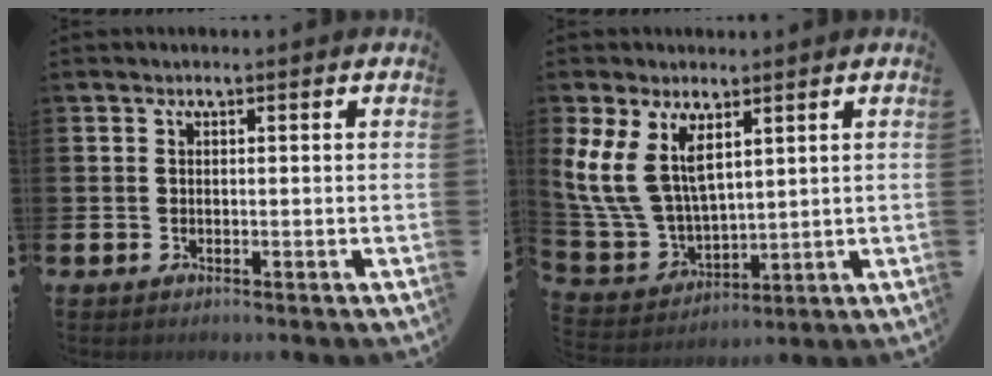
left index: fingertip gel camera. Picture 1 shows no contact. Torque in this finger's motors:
{"motor_torque": [0.62, 0.02, 0.39, 0.21]}